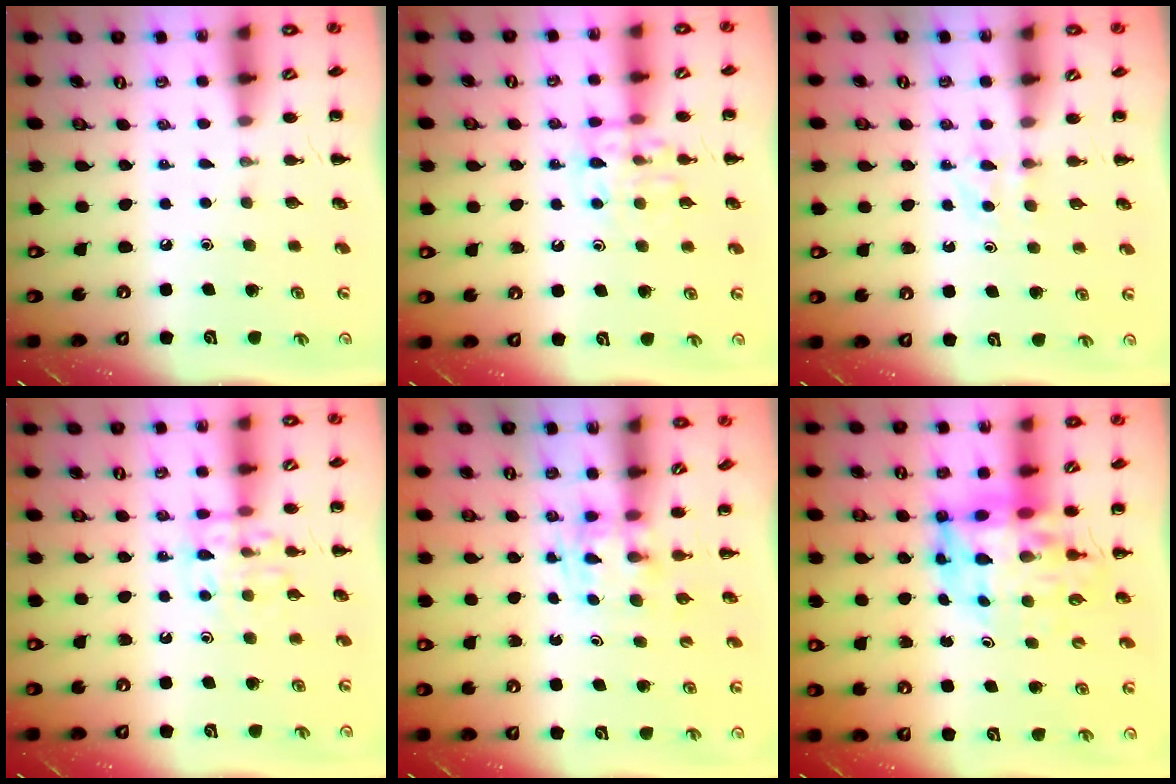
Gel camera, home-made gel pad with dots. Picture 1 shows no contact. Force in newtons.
{"total": 11.3, "press": 11.3, "slide": 0.9}
{"total": 3.1, "press": 2.9, "slide": 1.1}
{"total": 11.3, "press": 11.3, "slide": 0.9}
{"total": 2.4, "press": 2.2, "slide": 1.1}
{"total": 11.3, "press": 10.7, "slide": 3.6}